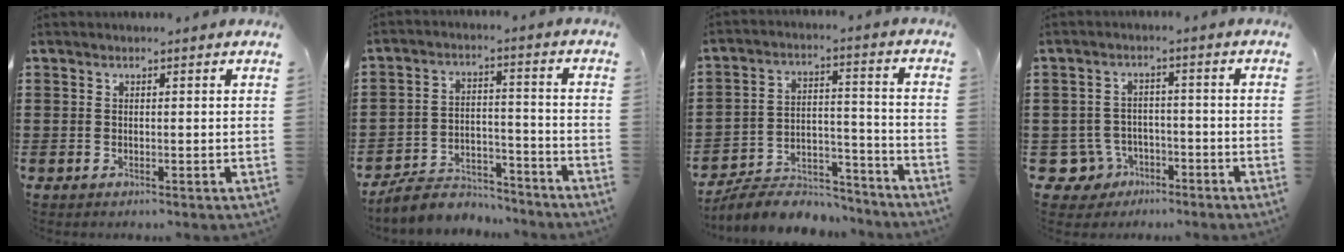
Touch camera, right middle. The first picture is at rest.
{"total": 6.1, "force": [-5.9, 1.4, 1.0], "torque": [-0.021, 0.017, -0.117]}
{"total": 7.3, "force": [-7.0, 1.6, 1.3], "torque": [-0.027, 0.015, -0.137]}
{"total": 4.9, "force": [-3.1, 3.5, 1.3], "torque": [-0.061, 0.003, -0.069]}